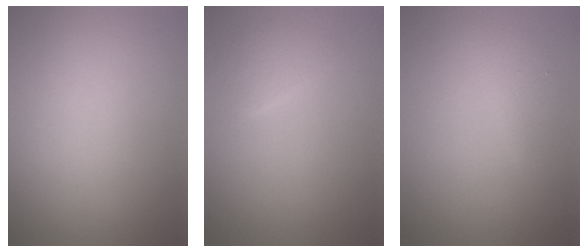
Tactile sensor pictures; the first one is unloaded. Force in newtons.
{"total": 1.5, "press": 1.5, "slide": 0.1}
{"total": 1.5, "press": 1.5, "slide": 0.1}